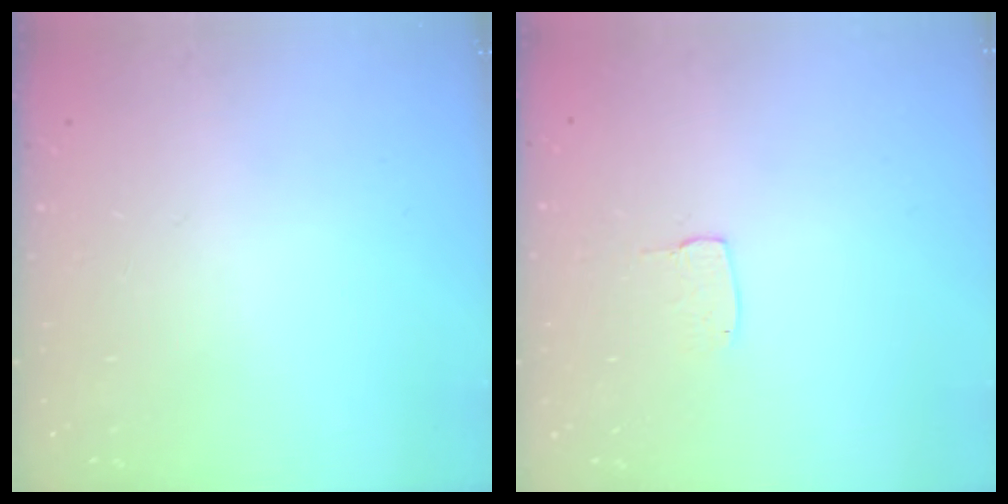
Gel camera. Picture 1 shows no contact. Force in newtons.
{"total": 3.3, "press": 3.3, "slide": 0.1}